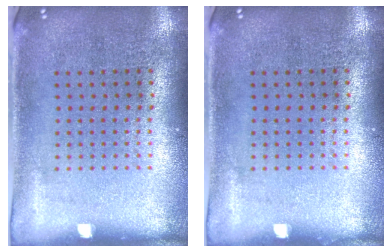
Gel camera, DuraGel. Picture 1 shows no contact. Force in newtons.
{"total": 0.0}